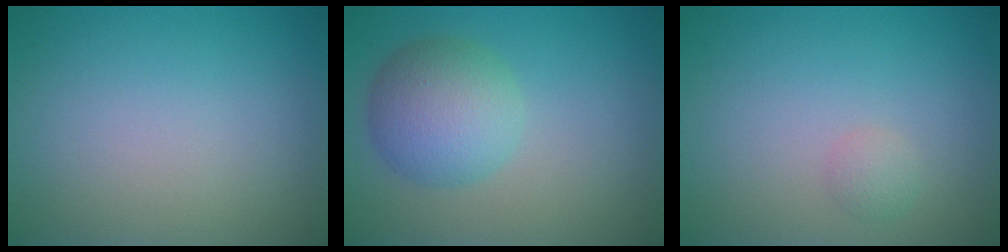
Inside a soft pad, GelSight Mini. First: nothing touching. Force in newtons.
{"total": 5.2, "press": 5.2, "slide": 0.2}
{"total": 1.0, "press": 1.0, "slide": 0.1}